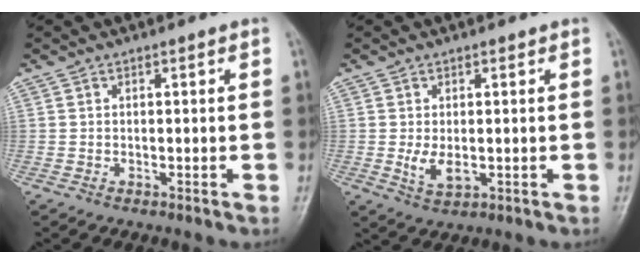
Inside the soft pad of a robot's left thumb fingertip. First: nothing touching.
{"total": 3.8, "force": [-0.1, 2.2, 3.0], "torque": [-0.054, -0.010, 0.005]}